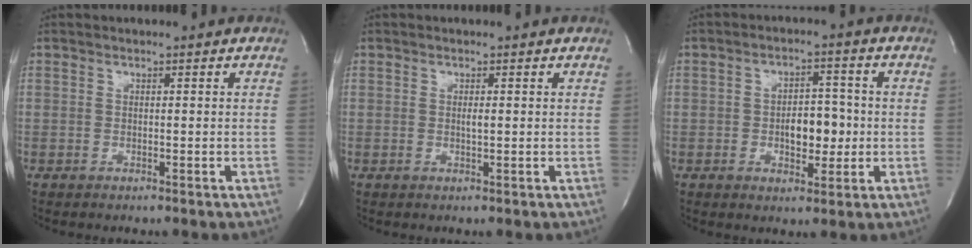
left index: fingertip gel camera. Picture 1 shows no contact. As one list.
[{"total": 0.9, "force": [0.1, 0.1, 0.8], "torque": [-0.020, -0.002, 0.002]}, {"total": 5.9, "force": [-0.7, 3.2, 5.0], "torque": [-0.075, 0.008, -0.008]}]